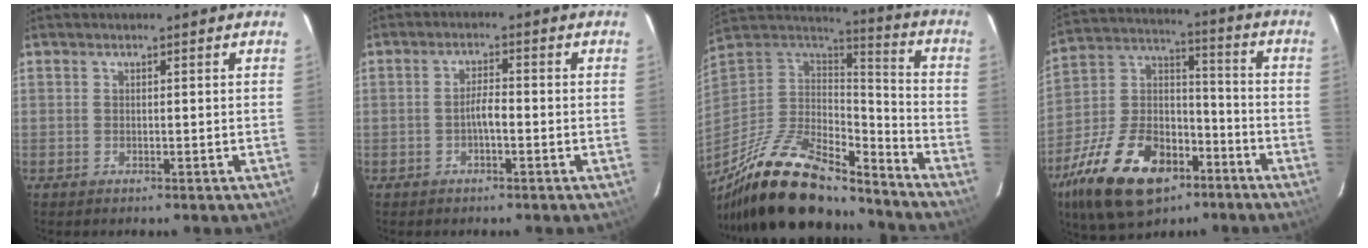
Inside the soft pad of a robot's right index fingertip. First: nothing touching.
{"total": 2.5, "force": [-1.1, 0.6, 2.2], "torque": [-0.043, 0.008, -0.020]}
{"total": 26.9, "force": [-20.2, 9.8, 14.8], "torque": [-0.292, -0.009, -0.332]}
{"total": 23.3, "force": [-13.2, 12.7, 14.3], "torque": [-0.299, 0.006, -0.218]}